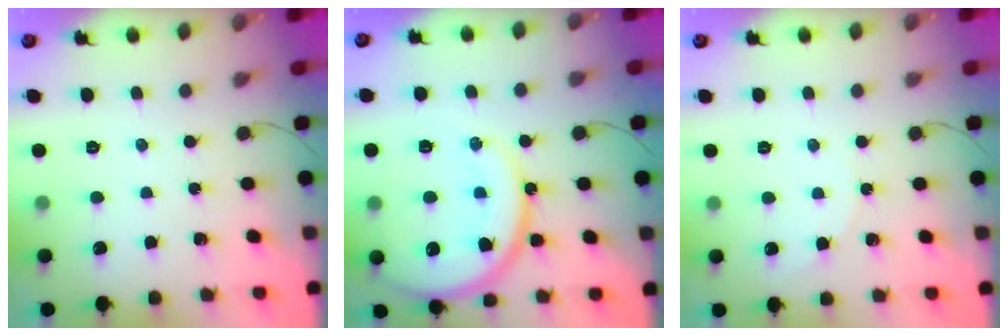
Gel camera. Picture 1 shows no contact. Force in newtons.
{"total": 17.7, "press": 17.6, "slide": 1.7}
{"total": 3.8, "press": 3.5, "slide": 1.4}